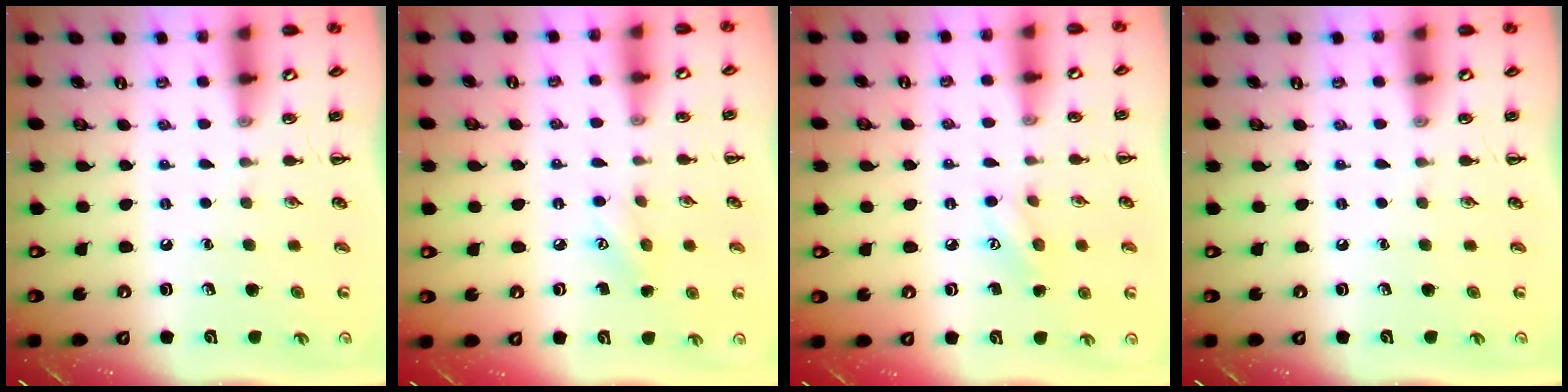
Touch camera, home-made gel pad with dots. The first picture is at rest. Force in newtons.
{"total": 5.5, "press": 5.4, "slide": 1.2}
{"total": 6.6, "press": 6.5, "slide": 1.2}
{"total": 0.0}